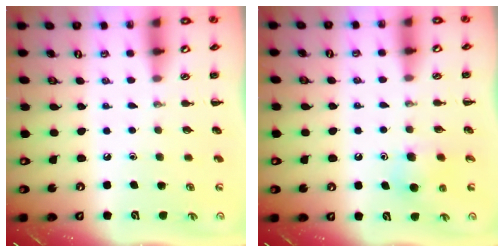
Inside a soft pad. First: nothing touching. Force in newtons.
{"total": 6.4, "press": 6.2, "slide": 1.4}